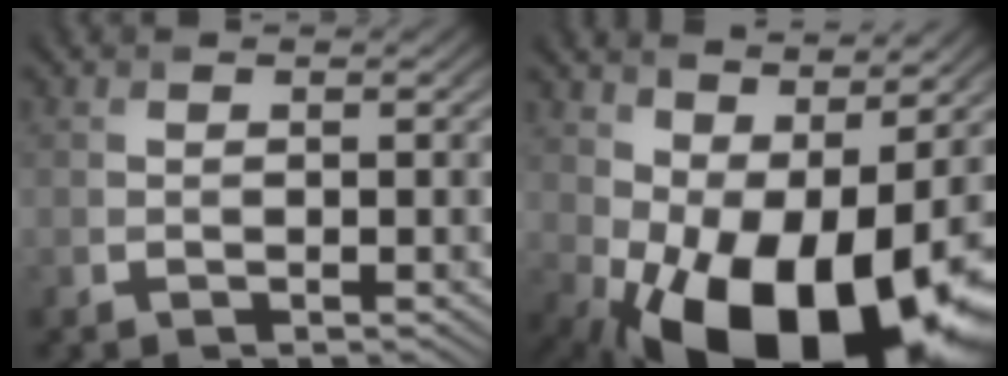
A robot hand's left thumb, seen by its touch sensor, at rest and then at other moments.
{"total": 16.3, "force": [-2.4, 8.4, 13.7], "torque": [-0.205, -0.008, -0.028]}